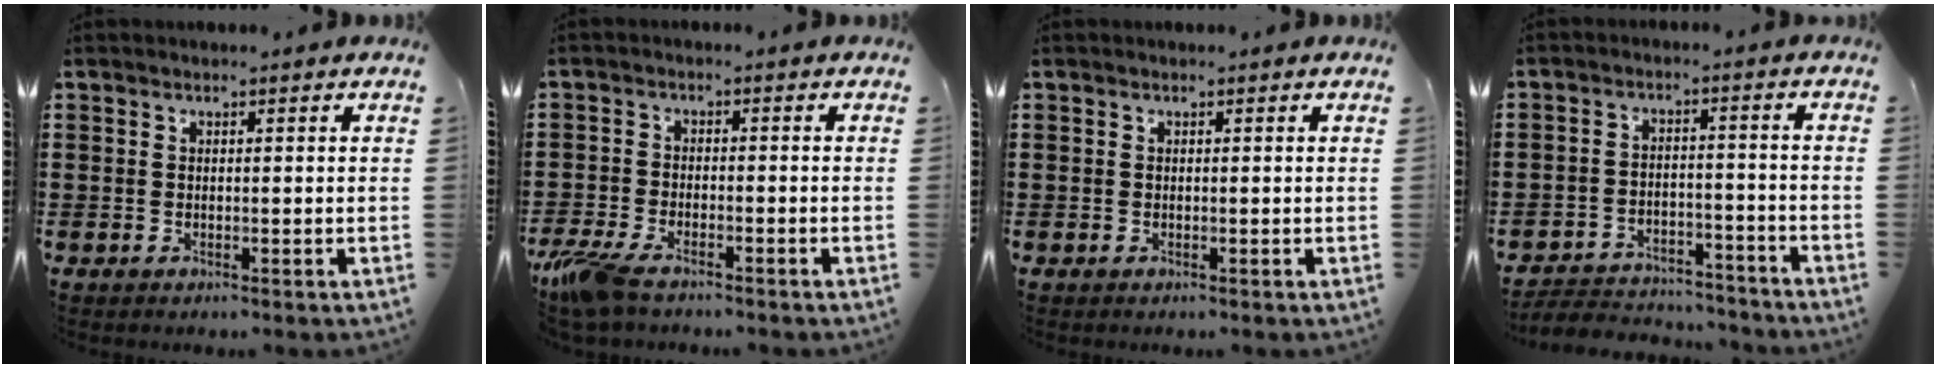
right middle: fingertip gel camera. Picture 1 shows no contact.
{"total": 5.2, "force": [-3.9, 1.3, 3.2], "torque": [-0.095, -0.013, -0.082]}
{"total": 0.0}
{"total": 4.4, "force": [-4.3, 1.1, 0.1], "torque": [-0.013, 0.008, -0.093]}